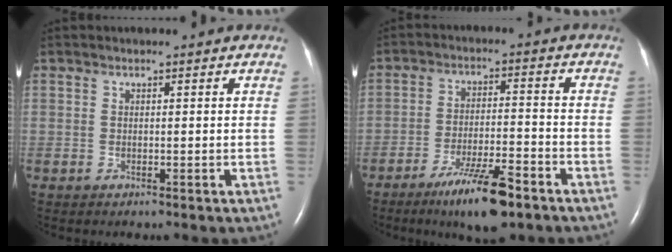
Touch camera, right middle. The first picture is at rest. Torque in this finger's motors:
{"motor_torque": [0.58, -0.59, 0.20, 0.06]}